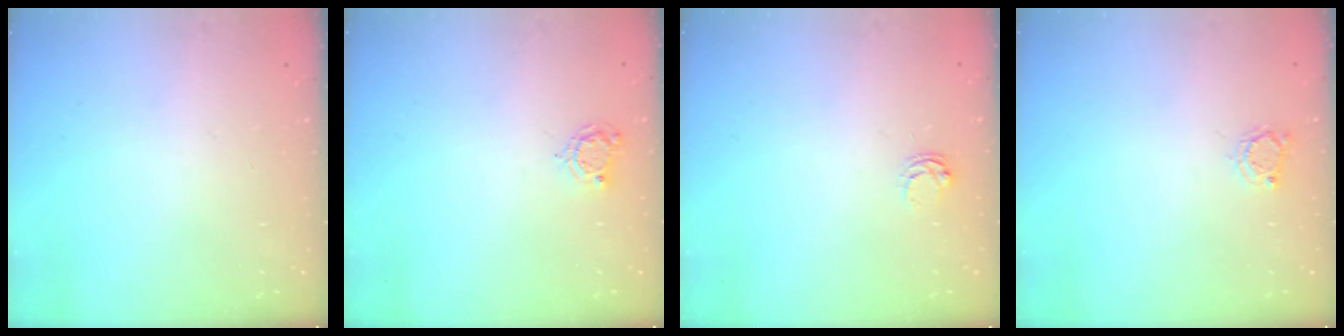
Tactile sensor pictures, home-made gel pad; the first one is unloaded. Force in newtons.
{"total": 5.1, "press": 5.1, "slide": 0.2}
{"total": 3.9, "press": 3.9, "slide": 0.2}
{"total": 2.8, "press": 2.8, "slide": 0.4}